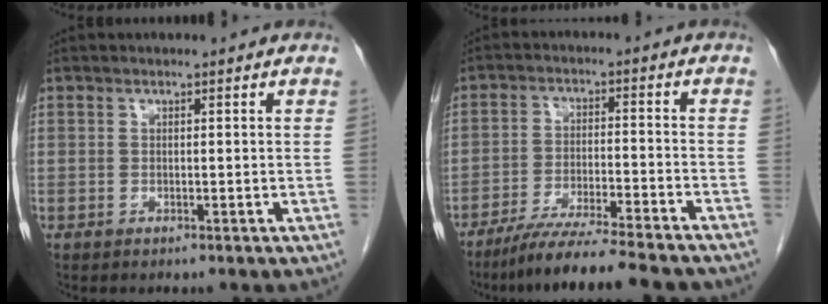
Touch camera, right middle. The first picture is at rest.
{"total": 12.8, "force": [-11.1, 0.1, 6.3], "torque": [-0.095, -0.021, -0.177]}